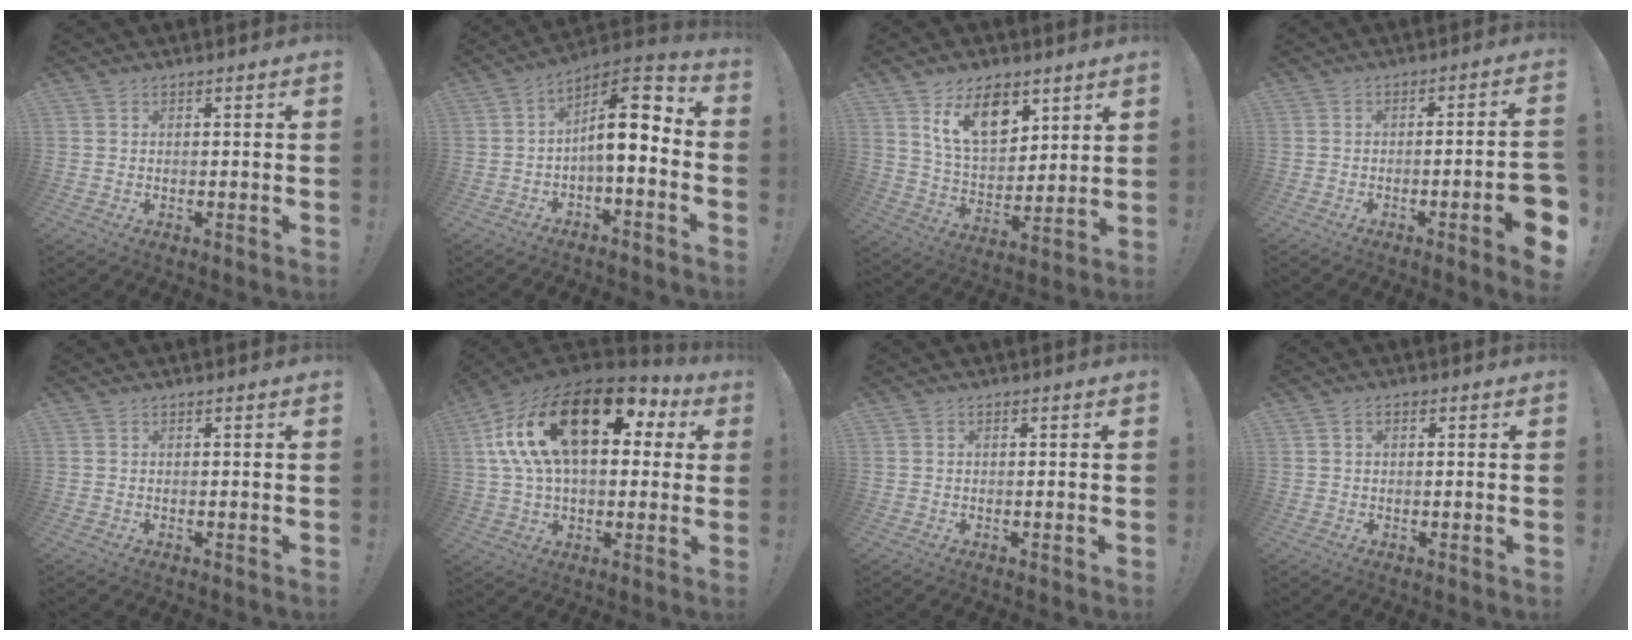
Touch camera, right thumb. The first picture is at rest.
{"total": 11.0, "force": [0.2, 4.5, 10.0], "torque": [-0.142, -0.008, 0.002]}
{"total": 15.0, "force": [8.9, 8.9, 8.2], "torque": [-0.123, -0.044, 0.164]}
{"total": 7.5, "force": [-3.0, 0.4, 6.8], "torque": [-0.100, 0.006, -0.045]}
{"total": 0.0}
{"total": 25.3, "force": [8.9, 12.7, 20.0], "torque": [-0.341, -0.040, 0.153]}
{"total": 0.0}
{"total": 1.4, "force": [0.2, 1.1, 0.9], "torque": [-0.010, 0.003, 0.002]}